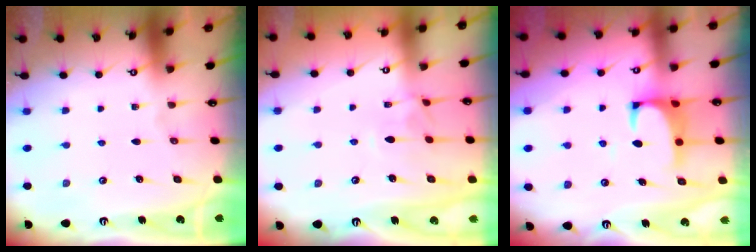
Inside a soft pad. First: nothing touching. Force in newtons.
{"total": 2.6, "press": 2.5, "slide": 0.6}
{"total": 1.7, "press": 1.5, "slide": 0.7}